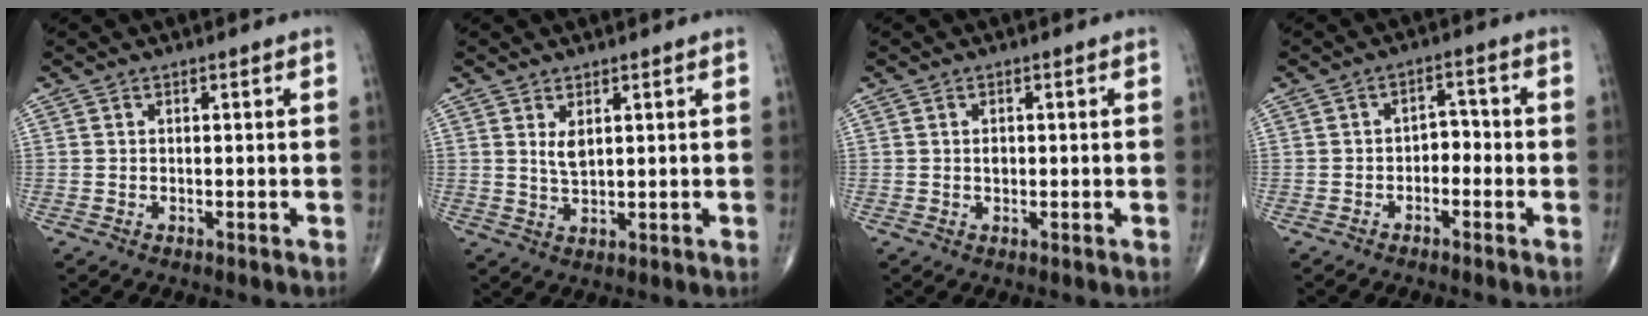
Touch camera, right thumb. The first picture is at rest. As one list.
[{"total": 2.9, "force": [1.2, 1.3, 2.3], "torque": [-0.040, -0.012, 0.028]}, {"total": 1.3, "force": [0.1, 0.9, 0.9], "torque": [-0.012, 0.001, 0.001]}, {"total": 3.4, "force": [-1.3, 2.4, 2.0], "torque": [-0.010, 0.026, -0.031]}]